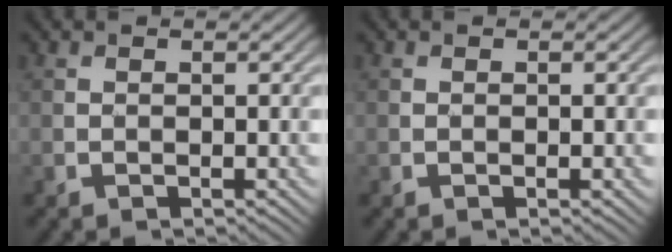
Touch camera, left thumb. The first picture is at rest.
{"total": 0.6, "force": [-0.2, 0.1, 0.6], "torque": [-0.008, -0.002, -0.002]}